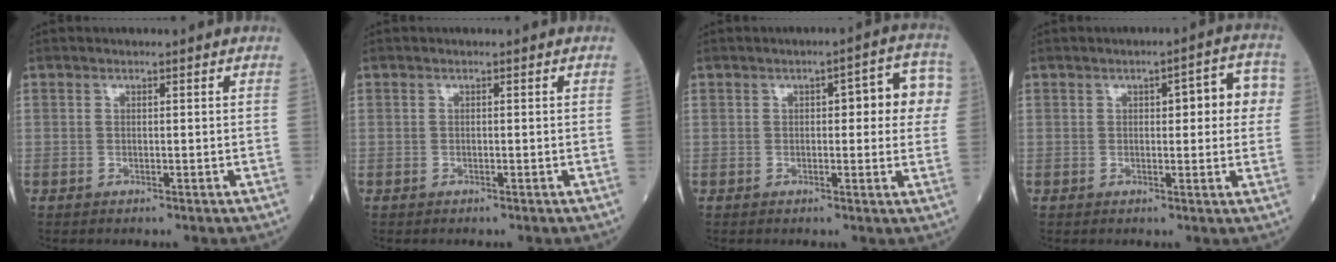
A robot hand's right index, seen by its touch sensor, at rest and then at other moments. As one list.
[{"total": 0.0}, {"total": 7.5, "force": [1.5, 2.5, 6.9], "torque": [-0.068, 0.026, 0.012]}, {"total": 6.6, "force": [1.4, 2.0, 6.1], "torque": [-0.068, 0.023, 0.014]}]